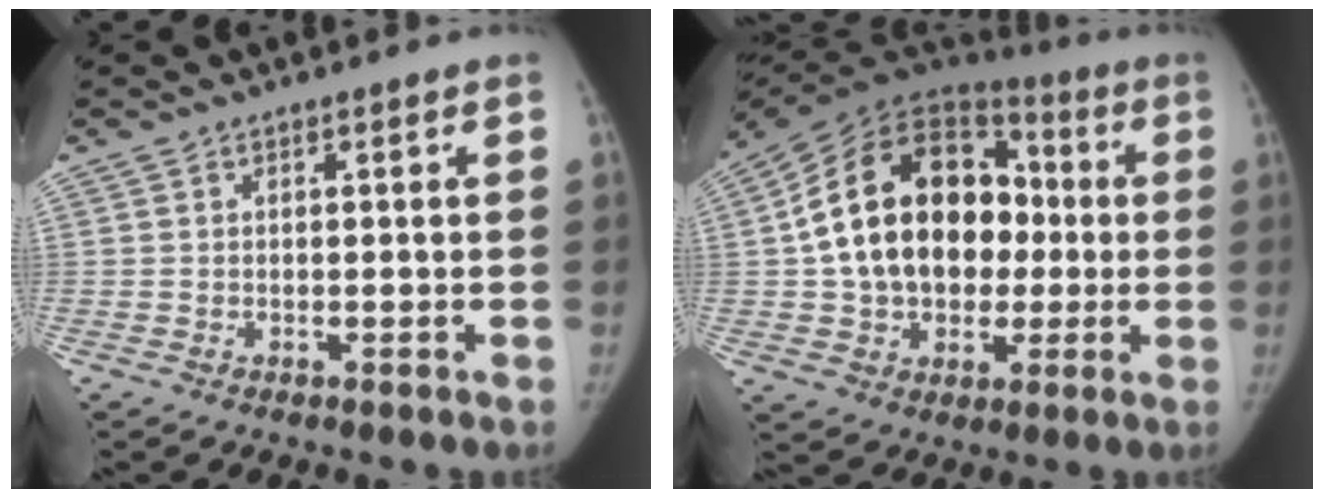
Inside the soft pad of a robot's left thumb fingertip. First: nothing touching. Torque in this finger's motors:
{"motor_torque": [0.56, 0.80, 0.51, 0.14, 0.48]}